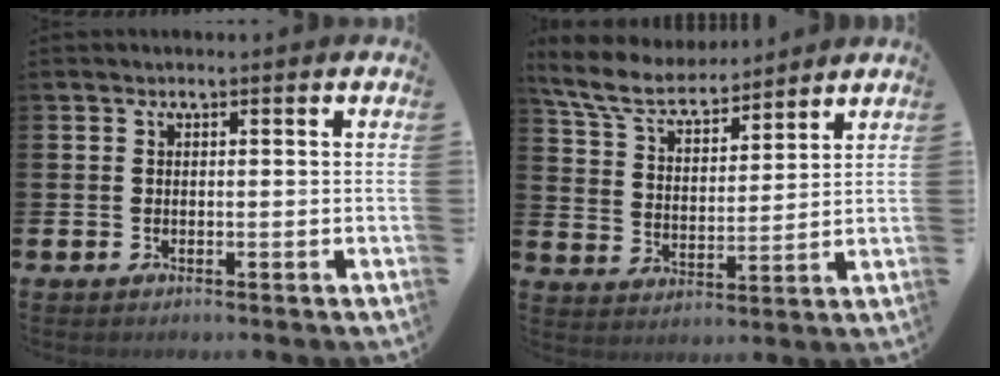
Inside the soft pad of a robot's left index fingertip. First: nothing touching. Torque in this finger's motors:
{"motor_torque": [1.00, -1.14, 0.23, 0.15]}